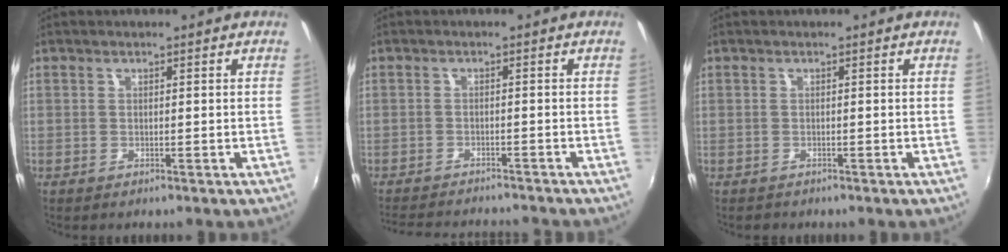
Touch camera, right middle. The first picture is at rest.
{"total": 10.2, "force": [-9.4, 1.6, 3.6], "torque": [-0.087, -0.009, -0.142]}
{"total": 1.0, "force": [-0.8, 0.6, 0.0], "torque": [-0.003, -0.002, -0.012]}